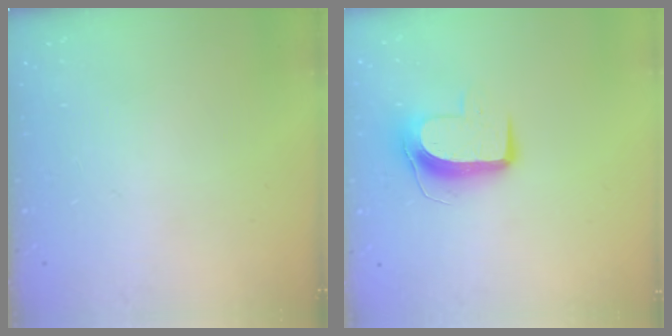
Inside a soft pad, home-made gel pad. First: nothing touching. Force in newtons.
{"total": 9.2, "press": 9.2, "slide": 0.2}